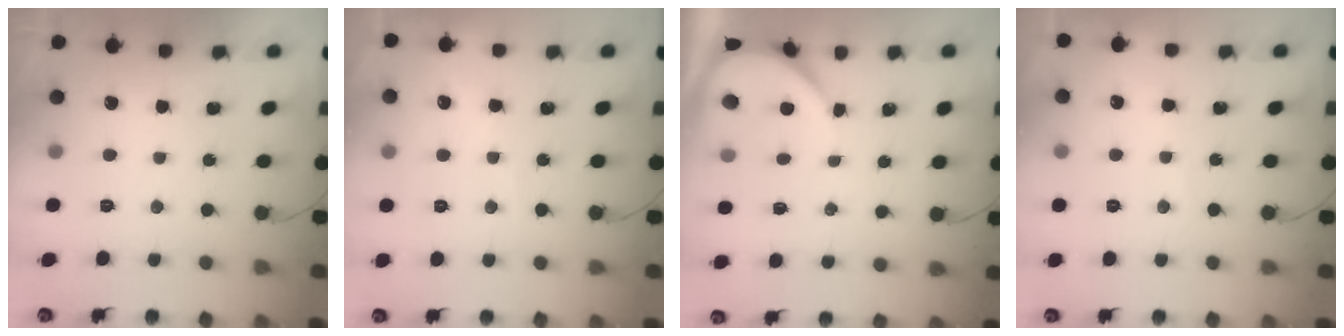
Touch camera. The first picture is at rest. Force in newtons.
{"total": 2.7, "press": 2.6, "slide": 0.4}
{"total": 3.4, "press": 3.4, "slide": 0.5}
{"total": 1.8, "press": 1.8, "slide": 0.2}